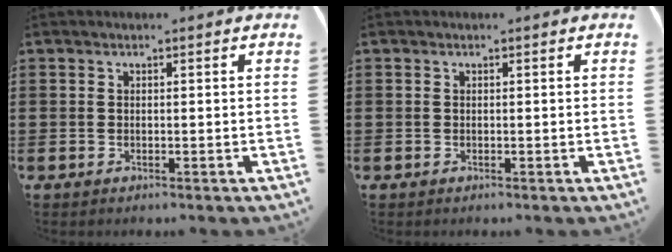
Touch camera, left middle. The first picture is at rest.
{"total": 0.0}